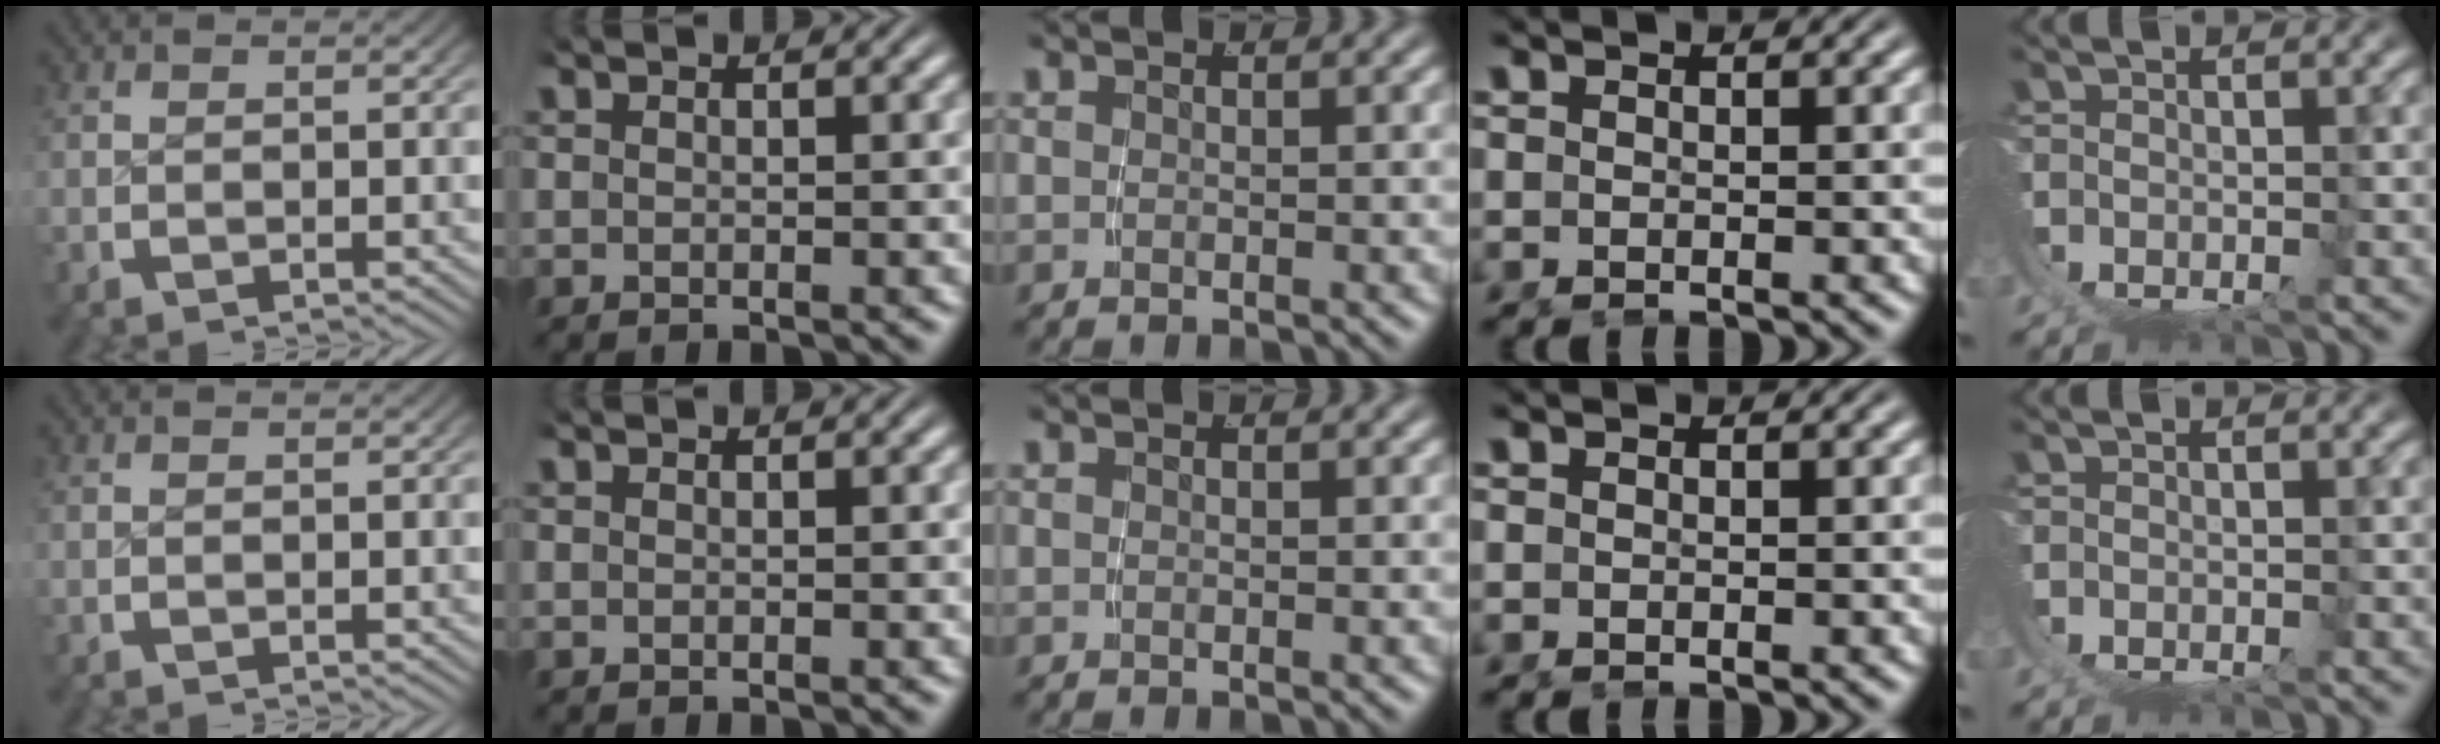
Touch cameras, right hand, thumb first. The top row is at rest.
{}